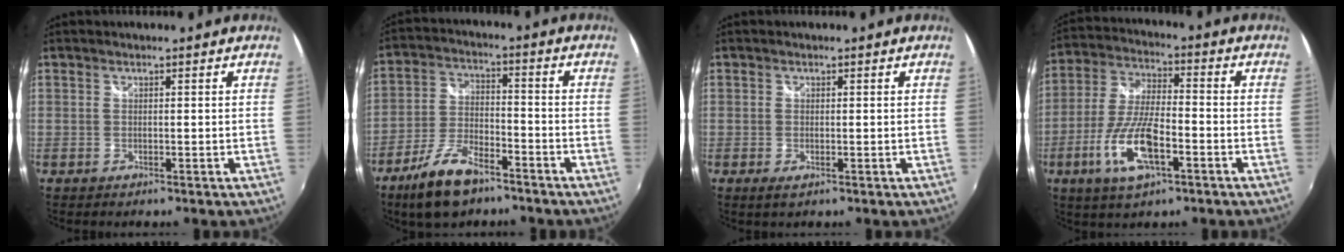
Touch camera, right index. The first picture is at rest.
{"total": 11.5, "force": [-8.0, 4.6, 6.9], "torque": [-0.152, -0.005, -0.146]}
{"total": 1.1, "force": [-0.3, 0.5, 0.9], "torque": [-0.017, -0.002, -0.005]}
{"total": 13.0, "force": [-5.4, 4.1, 11.1], "torque": [-0.236, -0.006, -0.100]}